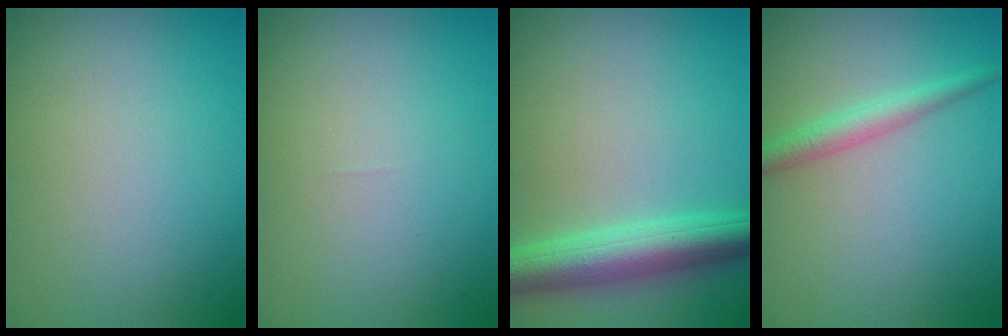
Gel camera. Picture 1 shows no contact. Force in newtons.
{"total": 0.0}
{"total": 5.7, "press": 5.7, "slide": 0.3}
{"total": 2.3, "press": 2.3, "slide": 0.0}